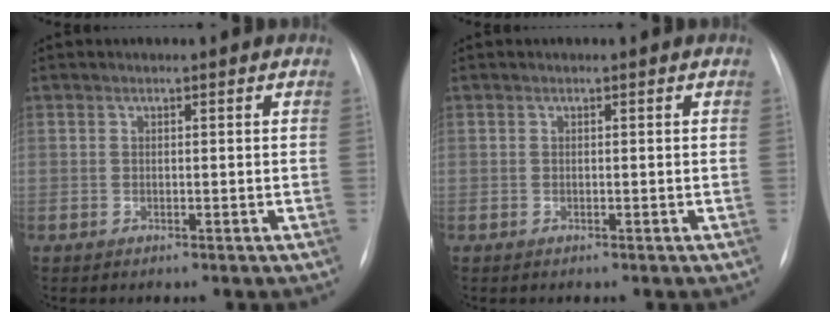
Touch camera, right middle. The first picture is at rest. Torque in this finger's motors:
{"motor_torque": [0.06, -0.10, -0.02, -0.01]}